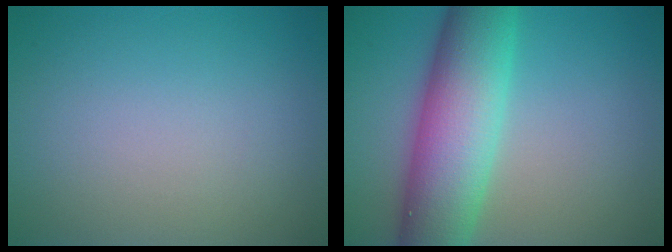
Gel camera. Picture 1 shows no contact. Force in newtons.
{"total": 9.9, "press": 9.9, "slide": 0.3}